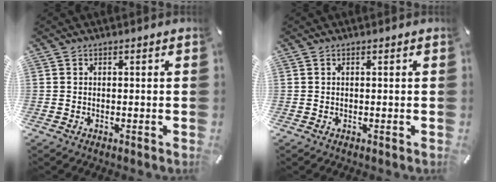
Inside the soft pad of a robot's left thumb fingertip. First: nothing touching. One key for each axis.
{"total": 0.0}